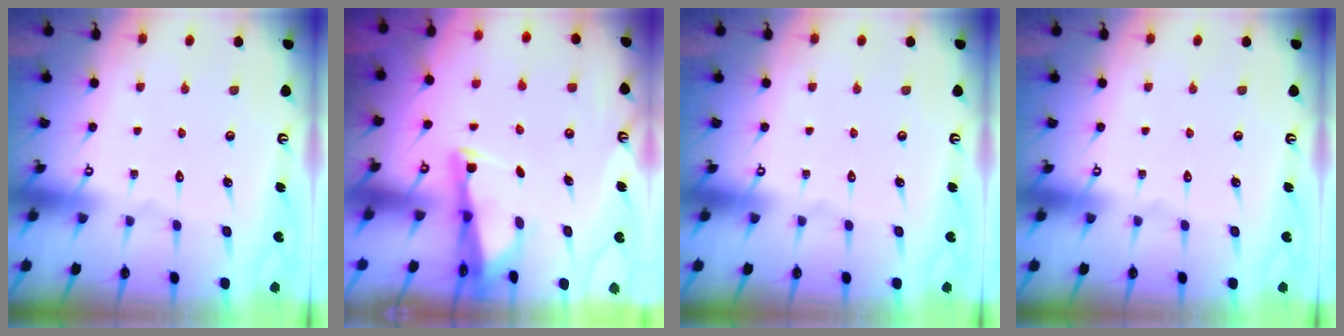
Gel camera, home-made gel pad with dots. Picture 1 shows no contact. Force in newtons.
{"total": 2.8, "press": 2.7, "slide": 0.6}
{"total": 0.0}
{"total": 0.0}